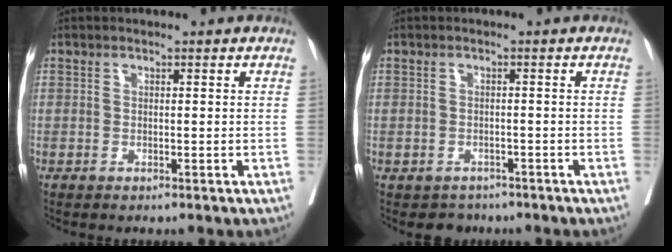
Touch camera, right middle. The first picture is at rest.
{"total": 2.5, "force": [-2.0, 1.6, -0.2], "torque": [-0.003, 0.004, -0.030]}